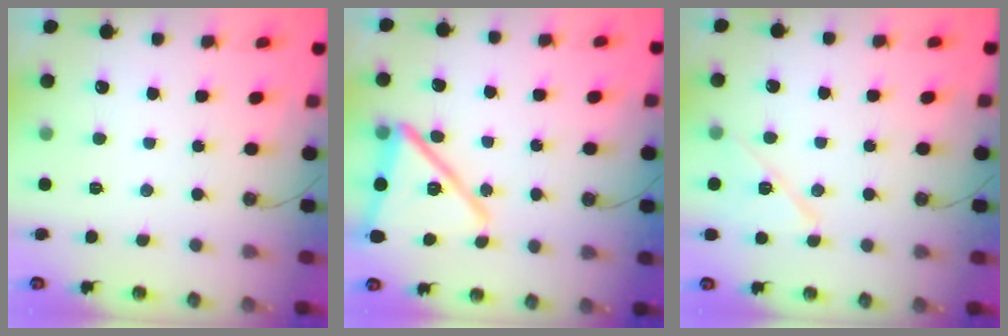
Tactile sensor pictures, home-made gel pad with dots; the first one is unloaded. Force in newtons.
{"total": 17.7, "press": 17.5, "slide": 2.6}
{"total": 10.4, "press": 10.3, "slide": 1.1}